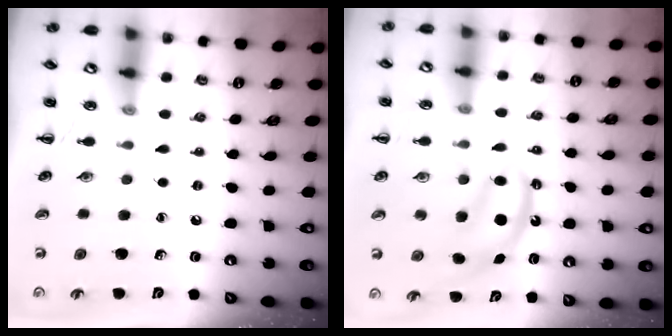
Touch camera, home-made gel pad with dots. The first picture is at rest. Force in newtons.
{"total": 6.1, "press": 6.1, "slide": 0.7}